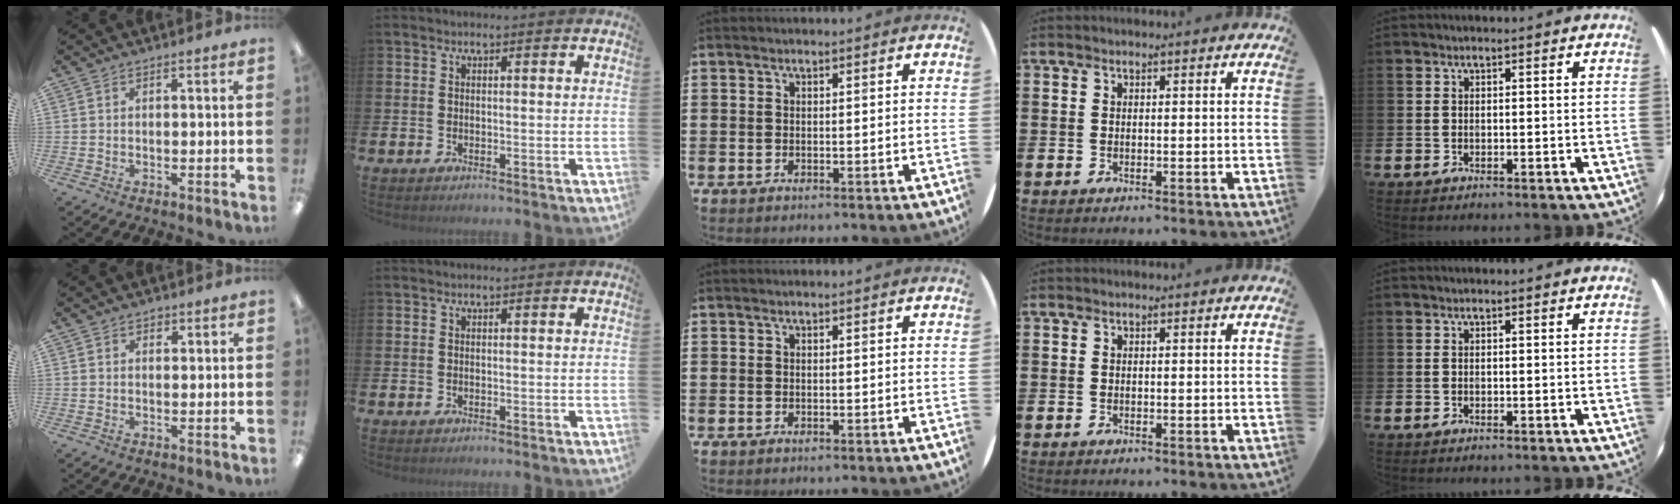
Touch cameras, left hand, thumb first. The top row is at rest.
{"thumb": {"total": 1.1, "force": [0.8, 0.7, 0.4], "torque": [0.000, -0.001, 0.012]}}